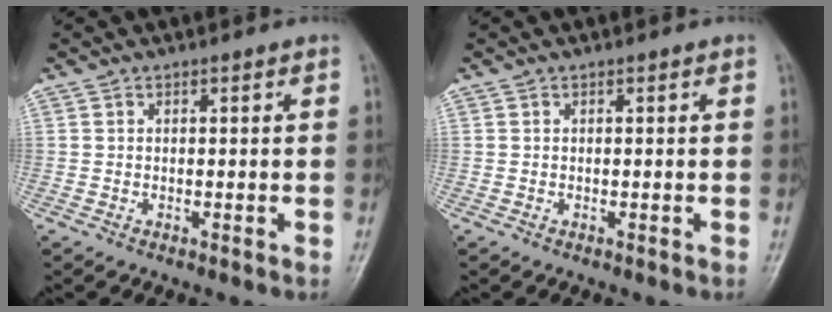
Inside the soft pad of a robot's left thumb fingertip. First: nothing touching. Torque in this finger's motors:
{"motor_torque": [-0.01, 0.01, 0.00, 0.00, 0.00]}